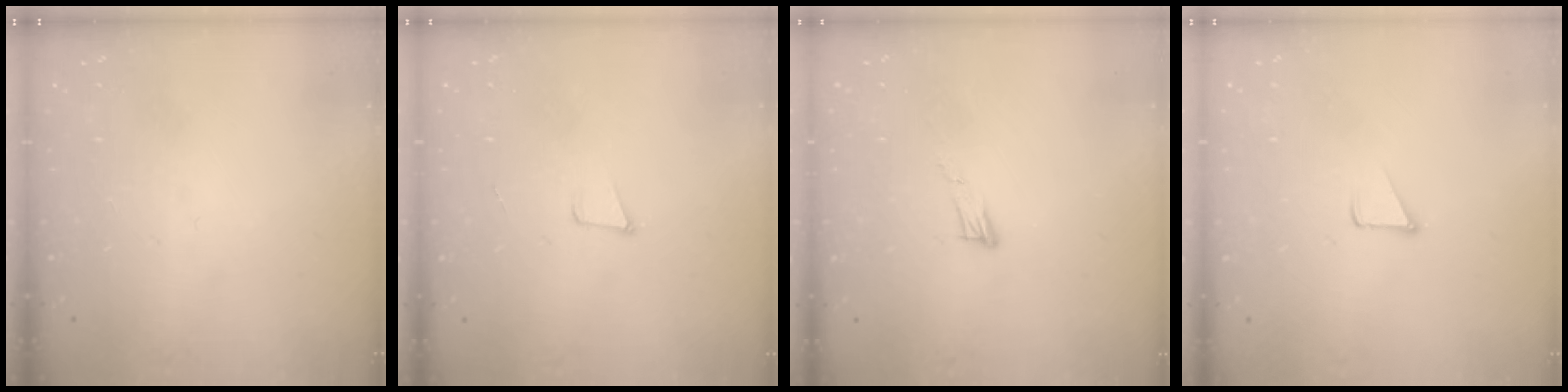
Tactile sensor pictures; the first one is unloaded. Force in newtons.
{"total": 3.9, "press": 2.9, "slide": 2.6}
{"total": 5.7, "press": 5.7, "slide": 0.3}
{"total": 1.7, "press": 1.7, "slide": 0.1}